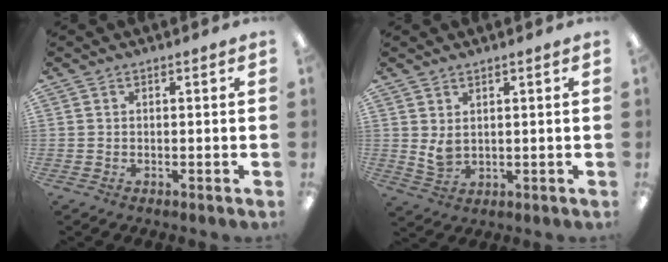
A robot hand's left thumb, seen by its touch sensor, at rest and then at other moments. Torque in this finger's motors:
{"motor_torque": [-0.26, 0.03, -0.50, 0.14, 0.06]}